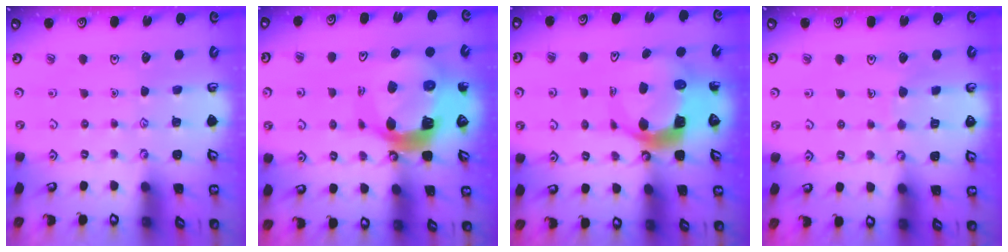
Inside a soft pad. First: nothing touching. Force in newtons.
{"total": 14.2, "press": 14.1, "slide": 1.9}
{"total": 8.9, "press": 8.9, "slide": 1.2}
{"total": 4.4, "press": 4.4, "slide": 0.4}